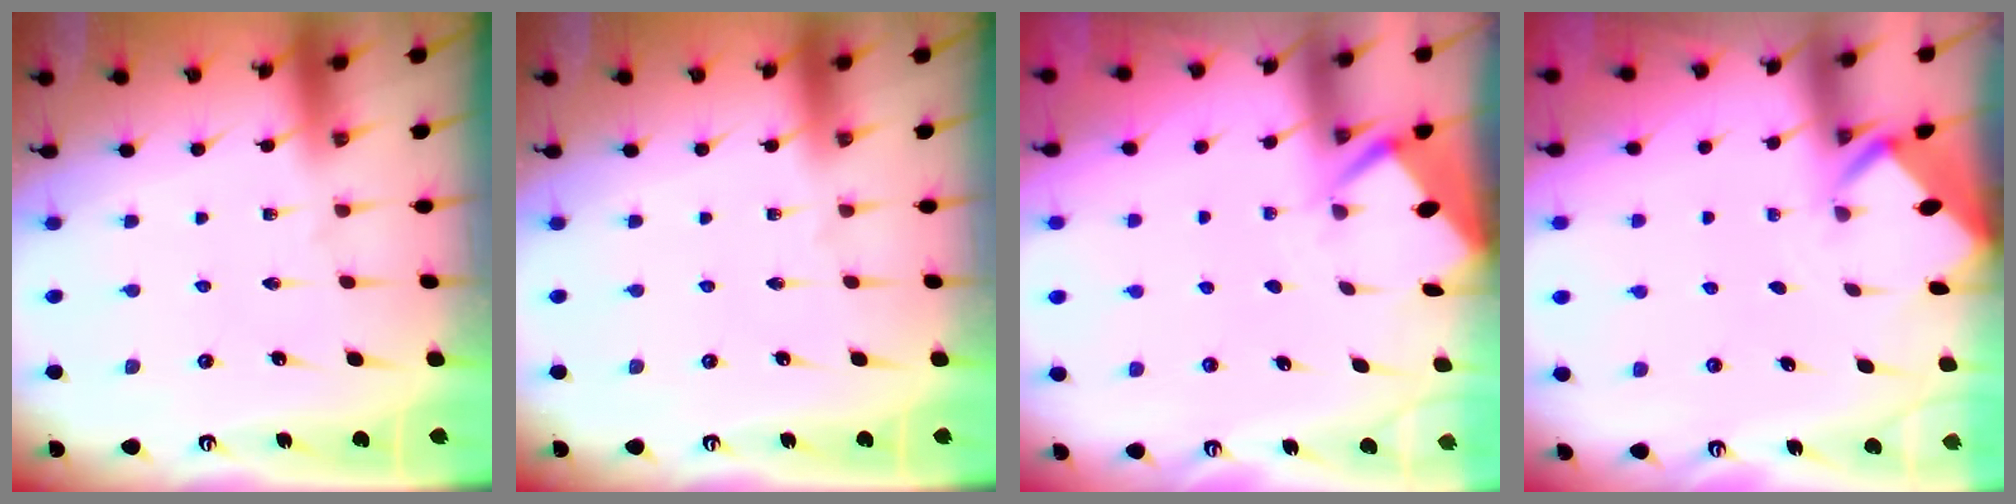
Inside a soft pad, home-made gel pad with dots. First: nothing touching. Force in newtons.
{"total": 0.0}
{"total": 2.7, "press": 2.7, "slide": 0.3}
{"total": 2.1, "press": 2.1, "slide": 0.0}